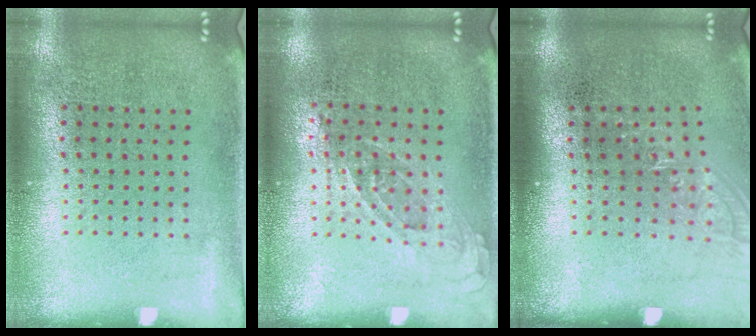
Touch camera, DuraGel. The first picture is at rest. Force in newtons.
{"total": 0.7, "press": 0.7, "slide": 0.3}
{"total": 1.1, "press": 1.0, "slide": 0.5}